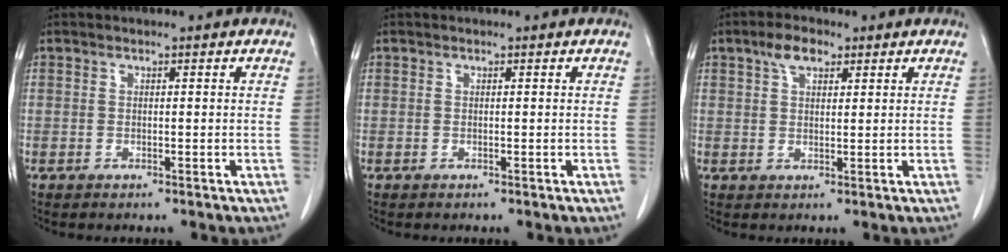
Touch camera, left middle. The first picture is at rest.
{"total": 0.0}
{"total": 3.8, "force": [2.3, 1.8, 2.5], "torque": [-0.051, 0.012, 0.043]}